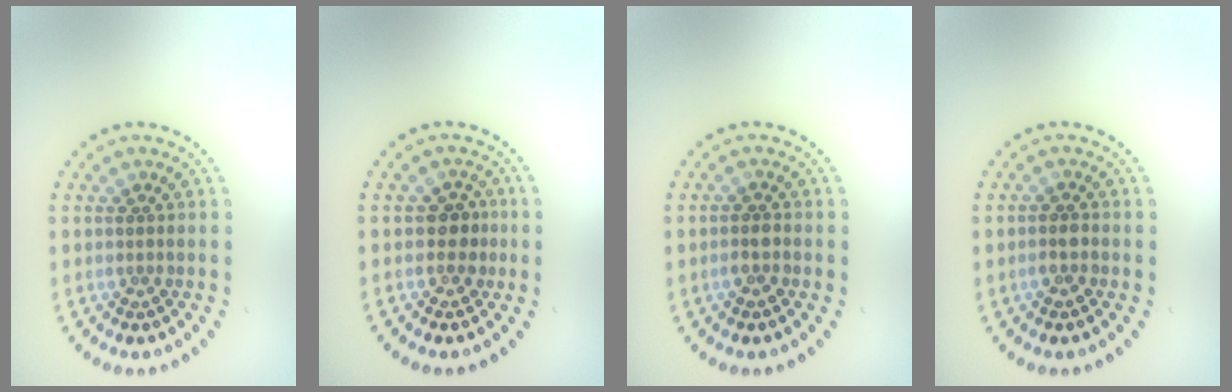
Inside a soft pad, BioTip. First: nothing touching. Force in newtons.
{"total": 1.8, "press": 1.6, "slide": 0.9}
{"total": 1.4, "press": 1.3, "slide": 0.5}
{"total": 1.4, "press": 1.3, "slide": 0.5}